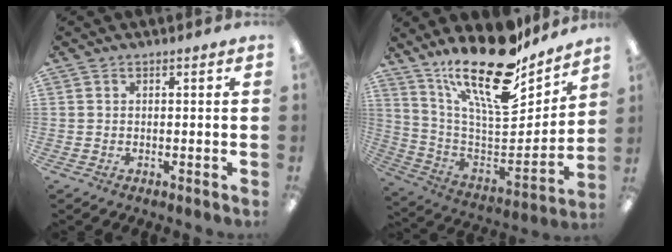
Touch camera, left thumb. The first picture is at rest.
{"total": 24.5, "force": [17.6, 8.4, 14.9], "torque": [-0.258, -0.120, 0.301]}